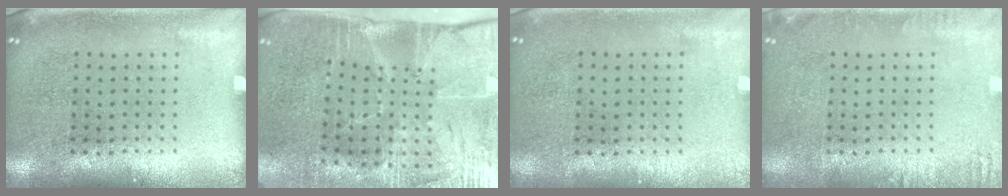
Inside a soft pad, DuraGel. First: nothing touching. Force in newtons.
{"total": 4.4, "press": 3.7, "slide": 2.4}
{"total": 0.0}
{"total": 1.4, "press": 1.3, "slide": 0.2}